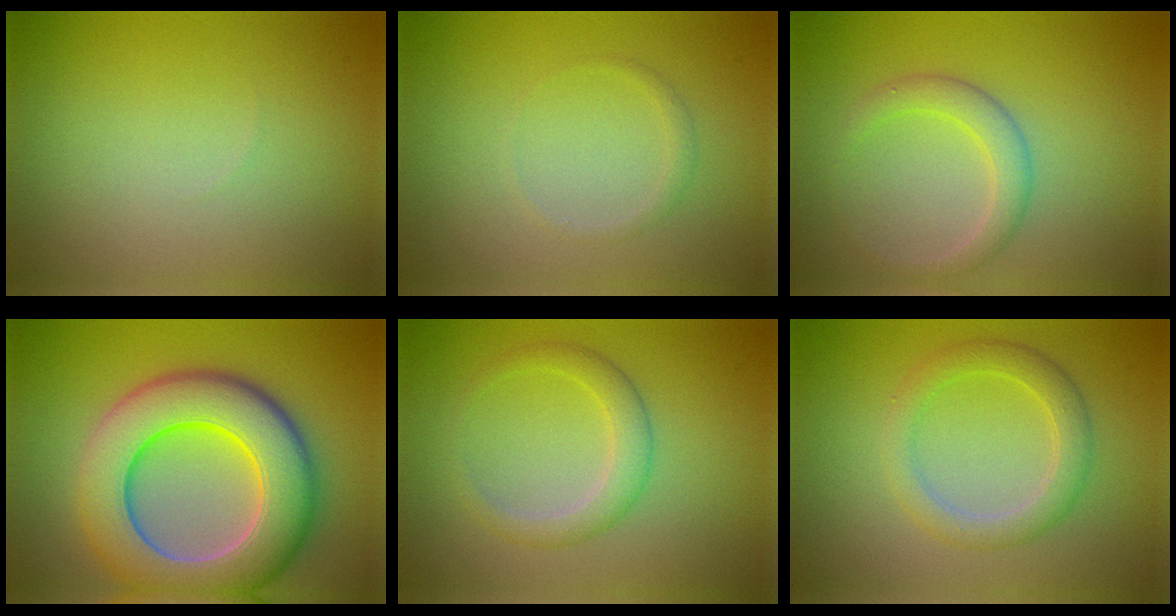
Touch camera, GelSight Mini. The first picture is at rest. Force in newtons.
{"total": 0.8, "press": 0.8, "slide": 0.1}
{"total": 2.5, "press": 2.5, "slide": 0.1}
{"total": 11.7, "press": 11.7, "slide": 0.8}
{"total": 2.7, "press": 2.7, "slide": 0.1}
{"total": 3.1, "press": 3.1, "slide": 0.1}